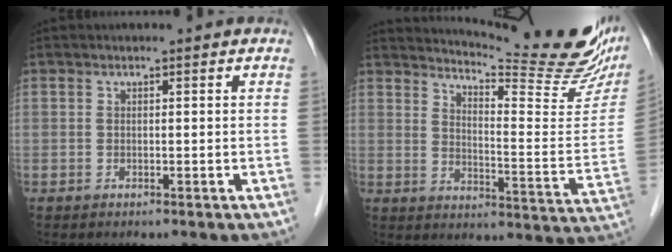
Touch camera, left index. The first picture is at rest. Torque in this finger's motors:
{"motor_torque": [0.46, -0.66, 0.13, 0.01]}